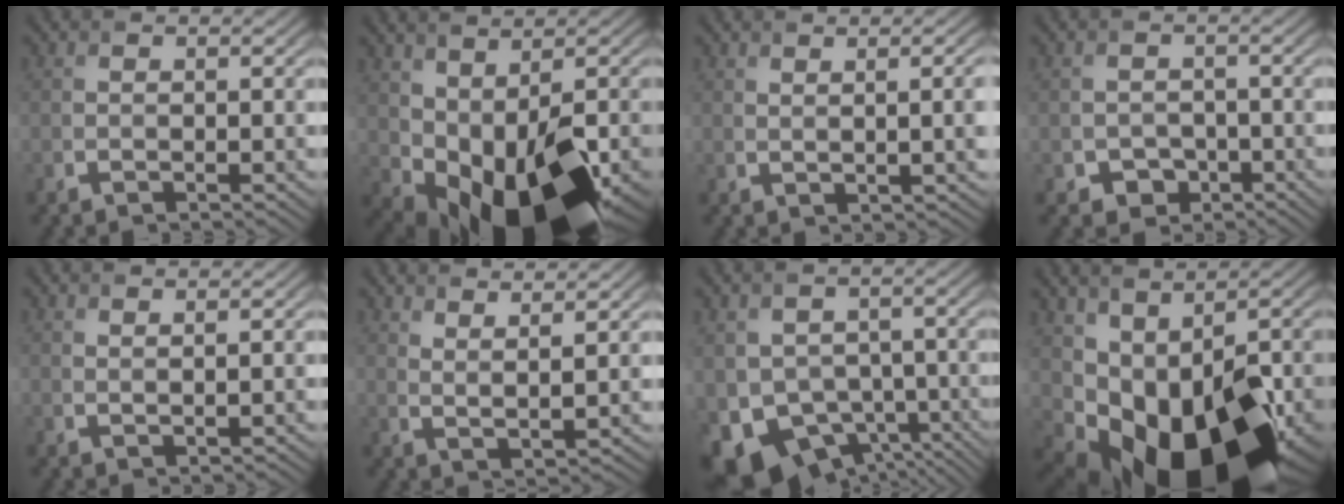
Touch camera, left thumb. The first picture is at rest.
{"total": 13.6, "force": [-2.8, 7.1, 11.2], "torque": [-0.201, -0.030, -0.027]}
{"total": 3.5, "force": [1.2, 0.6, 3.2], "torque": [-0.042, 0.011, 0.022]}
{"total": 2.3, "force": [-1.5, 1.8, 0.0], "torque": [0.006, -0.003, -0.028]}
{"total": 1.2, "force": [1.2, -0.1, 0.2], "torque": [-0.004, -0.001, 0.023]}
{"total": 5.1, "force": [4.3, 0.7, 2.6], "torque": [-0.045, -0.011, 0.078]}
{"total": 9.0, "force": [-3.9, 6.9, 4.3], "torque": [-0.095, -0.027, -0.069]}
{"total": 14.5, "force": [-2.4, 8.9, 11.2], "torque": [-0.195, -0.039, -0.012]}